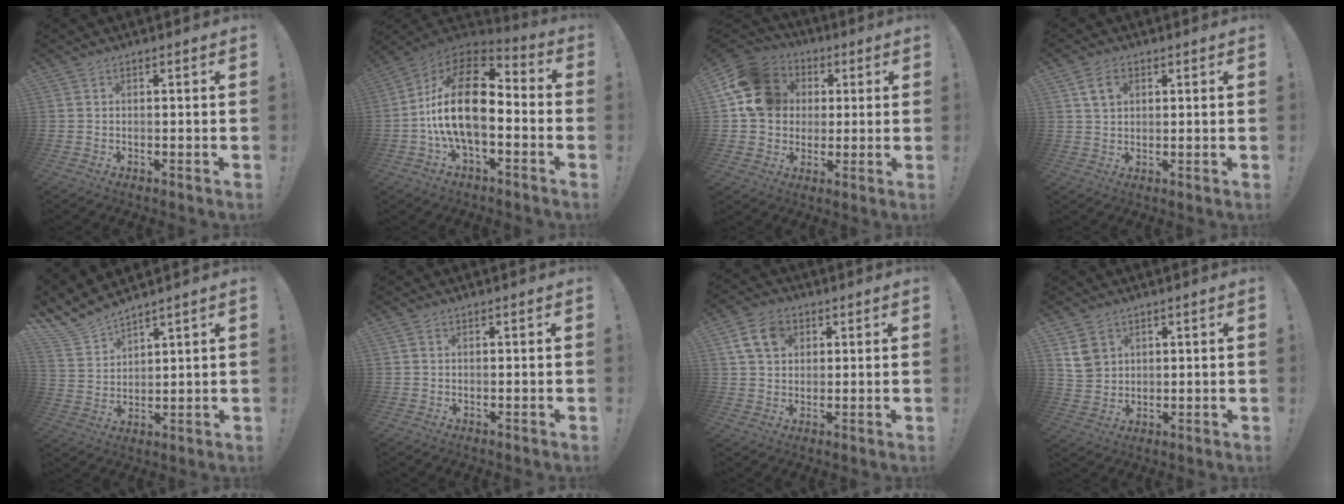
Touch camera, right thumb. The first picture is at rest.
{"total": 20.7, "force": [-0.4, 10.5, 17.9], "torque": [-0.336, 0.012, -0.005]}
{"total": 16.8, "force": [3.9, 14.1, 8.1], "torque": [-0.125, -0.002, 0.079]}
{"total": 5.4, "force": [2.3, 3.7, 3.2], "torque": [-0.052, 0.001, 0.043]}
{"total": 7.7, "force": [7.3, 2.1, 1.4], "torque": [-0.056, -0.057, 0.142]}
{"total": 0.6, "force": [0.4, 0.4, 0.3], "torque": [-0.004, 0.001, 0.006]}
{"total": 9.8, "force": [4.1, 7.2, 5.3], "torque": [-0.089, 0.000, 0.082]}
{"total": 7.1, "force": [3.9, 5.5, 2.3], "torque": [-0.027, -0.014, 0.079]}